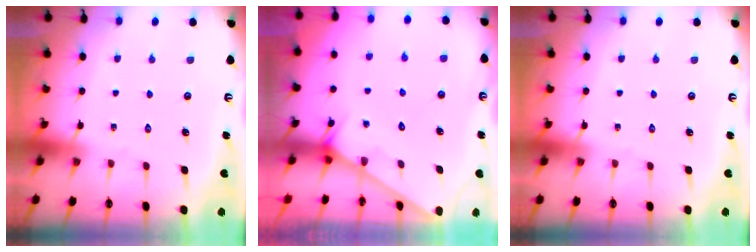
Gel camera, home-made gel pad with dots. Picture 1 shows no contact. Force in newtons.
{"total": 2.2, "press": 2.2, "slide": 0.2}
{"total": 0.0}